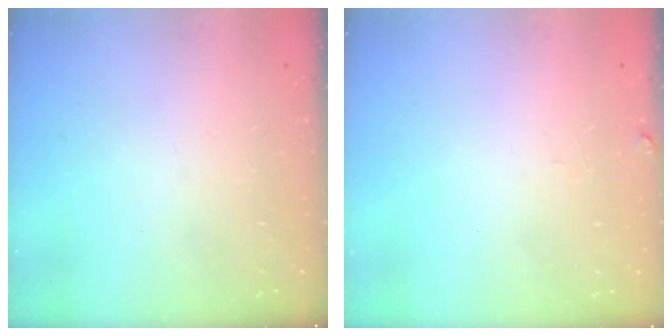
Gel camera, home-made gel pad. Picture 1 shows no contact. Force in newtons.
{"total": 1.3, "press": 1.2, "slide": 0.5}